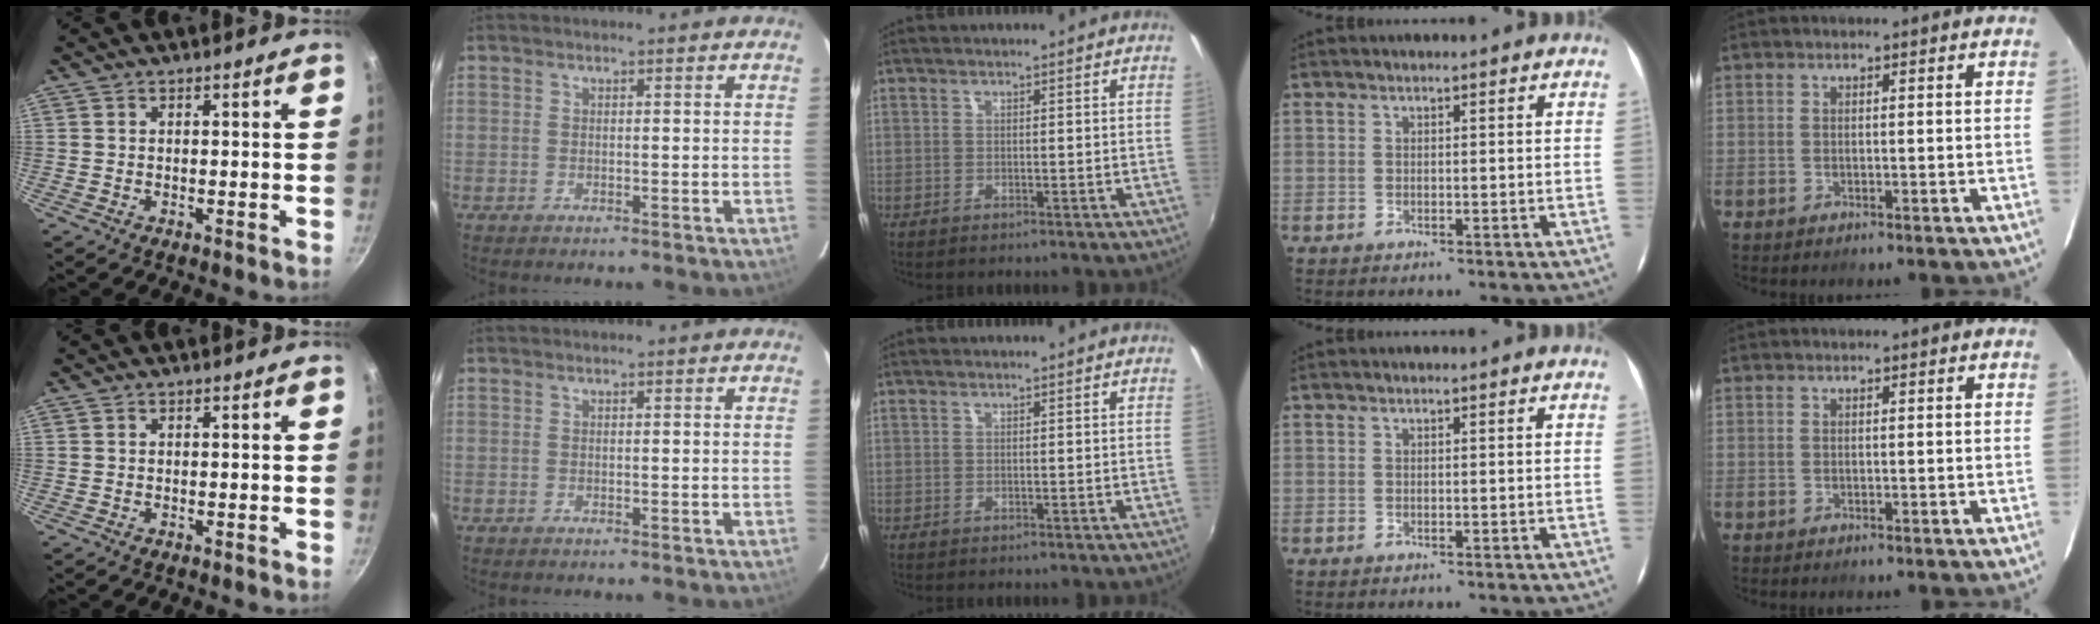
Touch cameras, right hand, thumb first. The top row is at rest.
{}